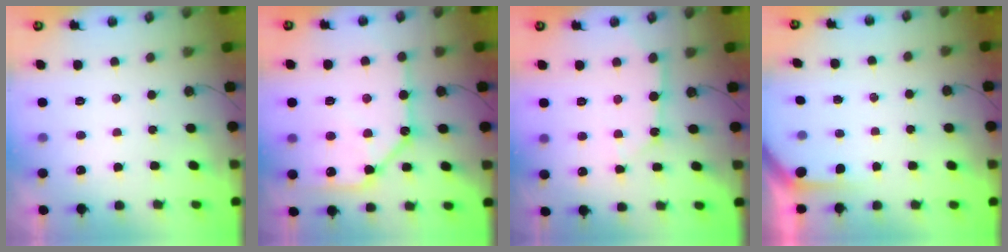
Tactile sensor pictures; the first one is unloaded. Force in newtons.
{"total": 16.3, "press": 16.2, "slide": 1.8}
{"total": 7.0, "press": 7.0, "slide": 0.8}
{"total": 1.9, "press": 1.9, "slide": 0.2}